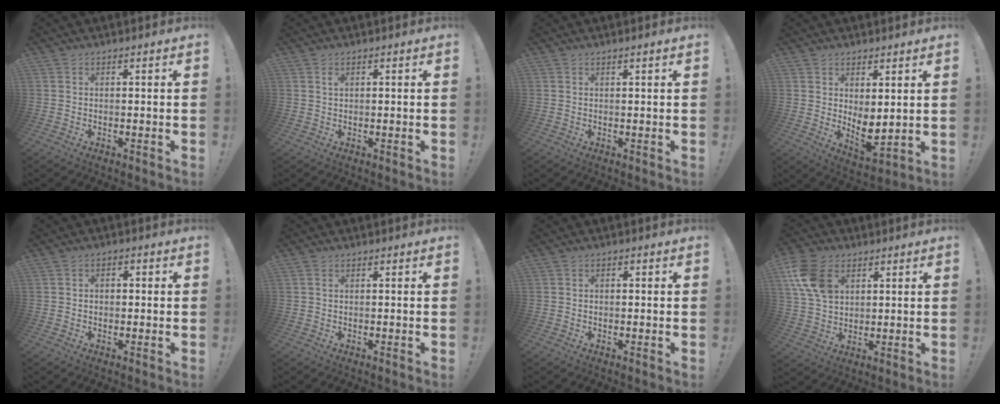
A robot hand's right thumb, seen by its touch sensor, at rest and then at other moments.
{"total": 0.8, "force": [0.4, 0.4, 0.5], "torque": [-0.004, -0.002, 0.007]}
{"total": 0.9, "force": [0.6, -0.3, 0.6], "torque": [-0.004, -0.004, 0.009]}
{"total": 5.8, "force": [2.2, 2.6, 4.7], "torque": [-0.049, -0.038, 0.049]}
{"total": 1.8, "force": [-0.8, 1.4, 0.8], "torque": [-0.004, 0.005, -0.018]}
{"total": 0.8, "force": [0.4, 0.6, 0.4], "torque": [-0.001, 0.000, 0.005]}
{"total": 0.8, "force": [-0.4, 0.6, 0.1], "torque": [0.006, 0.001, -0.010]}
{"total": 13.9, "force": [5.4, 9.8, 8.2], "torque": [-0.152, -0.013, 0.108]}